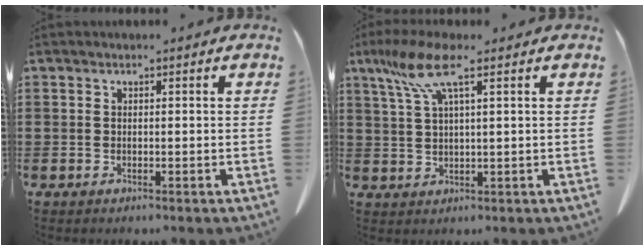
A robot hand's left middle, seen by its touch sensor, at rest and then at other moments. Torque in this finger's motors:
{"motor_torque": [1.36, -0.03, 0.66, 0.14]}